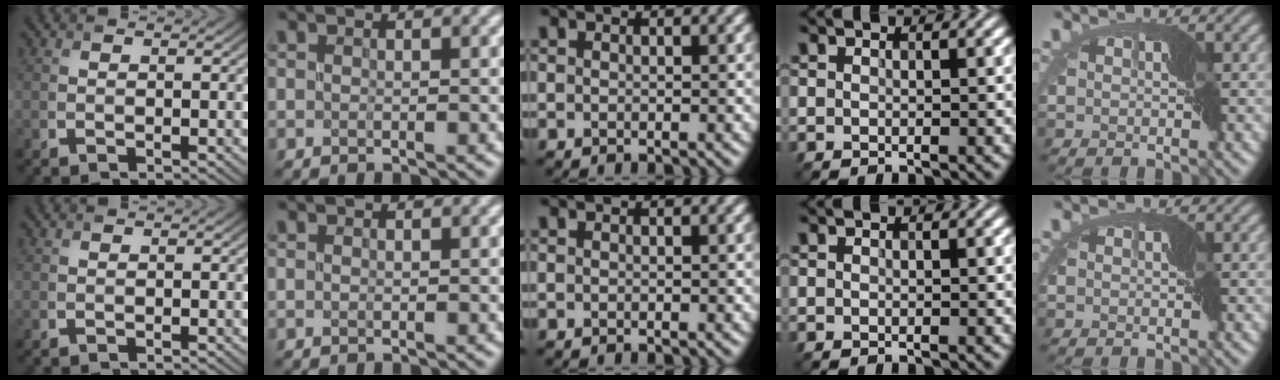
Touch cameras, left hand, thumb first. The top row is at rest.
{}